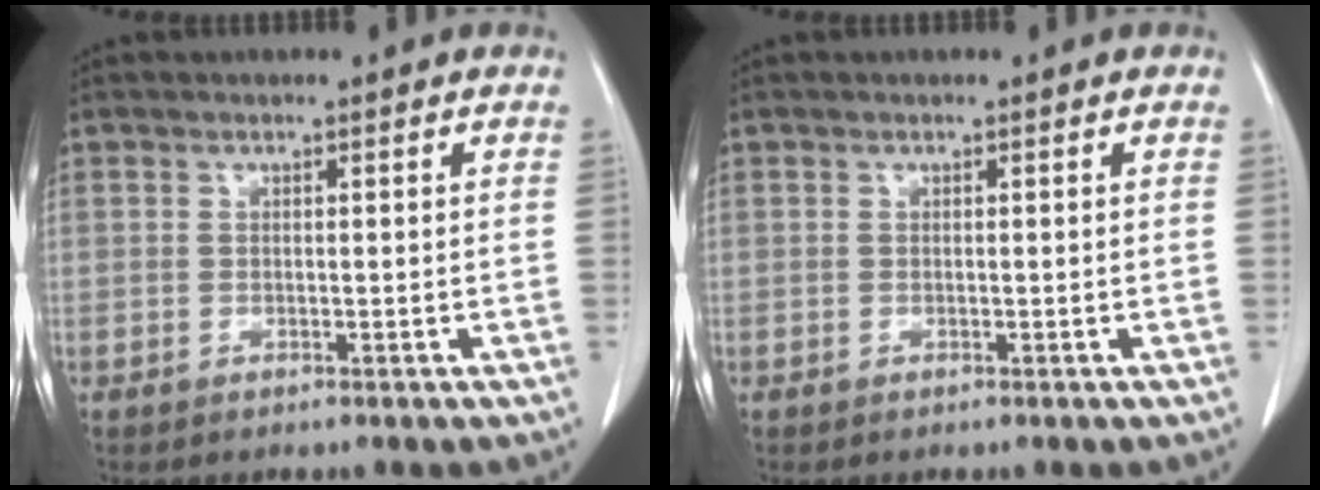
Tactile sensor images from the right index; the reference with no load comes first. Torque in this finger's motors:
{"motor_torque": [0.00, 0.00, 0.00, 0.00]}